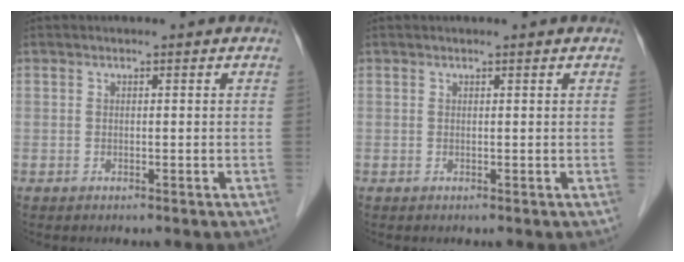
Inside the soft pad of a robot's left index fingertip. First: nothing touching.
{"total": 0.6, "force": [0.6, 0.0, 0.3], "torque": [-0.008, 0.006, 0.009]}